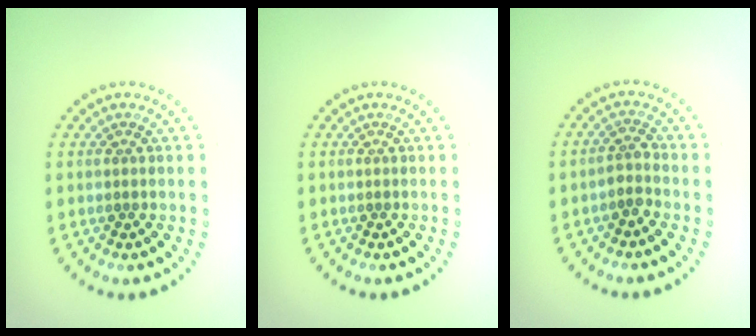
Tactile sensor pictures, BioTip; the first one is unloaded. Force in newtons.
{"total": 0.0}
{"total": 1.6, "press": 1.3, "slide": 0.9}